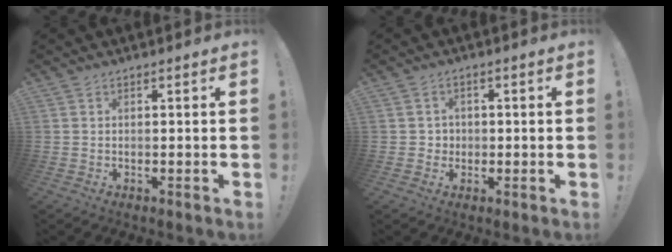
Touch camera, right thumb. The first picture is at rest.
{"total": 2.9, "force": [-0.1, 2.8, 0.6], "torque": [-0.014, 0.003, -0.002]}